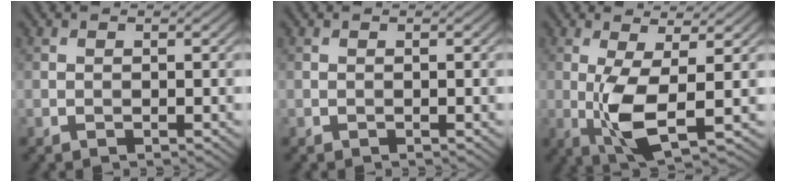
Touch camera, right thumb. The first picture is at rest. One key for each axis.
{"total": 0.0}
{"total": 6.5, "fx": -0.5, "fy": 1.7, "fz": 6.2, "tx": -0.135, "ty": -0.001, "tz": -0.008}